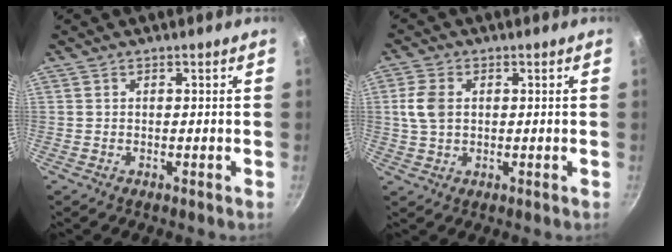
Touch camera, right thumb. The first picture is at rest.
{"total": 5.5, "force": [0.8, 3.8, 3.9], "torque": [-0.076, 0.003, 0.013]}